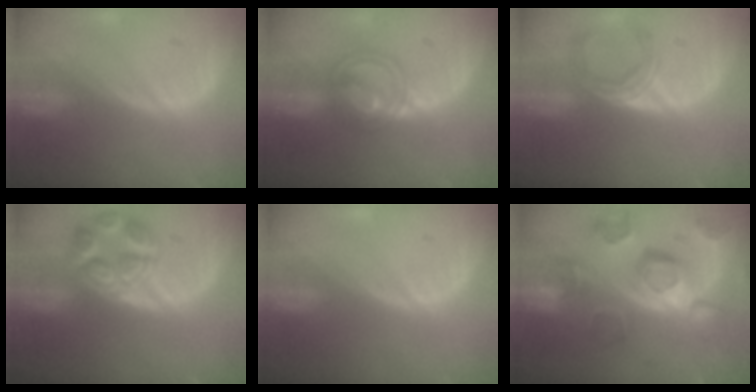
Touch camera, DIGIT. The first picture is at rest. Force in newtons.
{"total": 5.9, "press": 5.4, "slide": 2.4}
{"total": 4.9, "press": 4.6, "slide": 1.6}
{"total": 7.8, "press": 6.9, "slide": 3.6}
{"total": 0.0}
{"total": 12.2, "press": 10.6, "slide": 6.0}